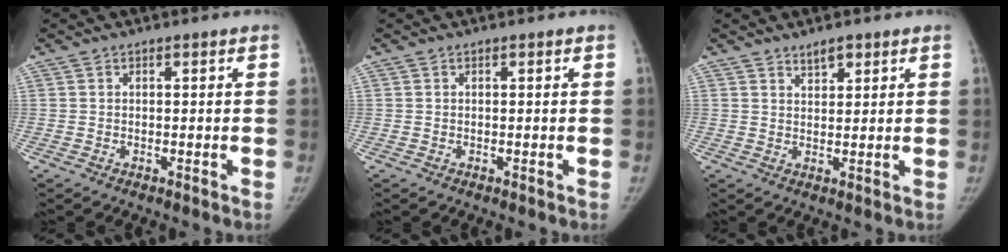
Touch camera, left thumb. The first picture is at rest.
{"total": 0.0}
{"total": 2.6, "force": [2.0, 0.9, 1.4], "torque": [-0.017, -0.015, 0.034]}